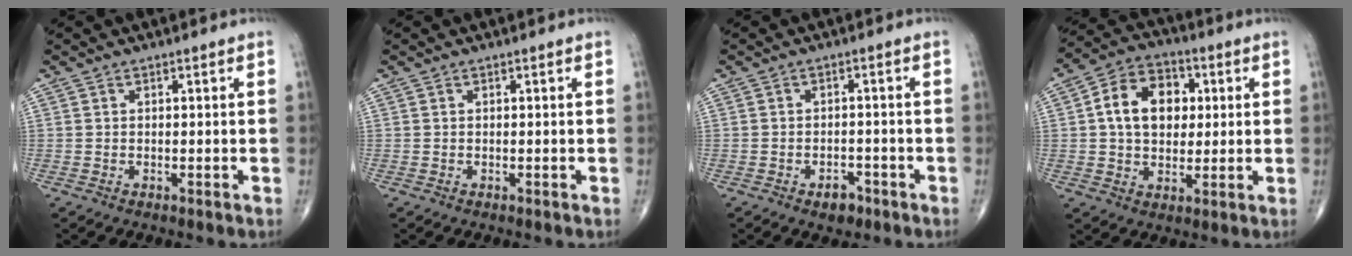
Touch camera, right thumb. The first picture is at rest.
{"total": 0.0}
{"total": 3.4, "force": [-2.0, 2.0, 1.7], "torque": [-0.014, 0.011, -0.025]}
{"total": 12.9, "force": [2.2, 9.3, 8.6], "torque": [-0.114, 0.011, 0.031]}